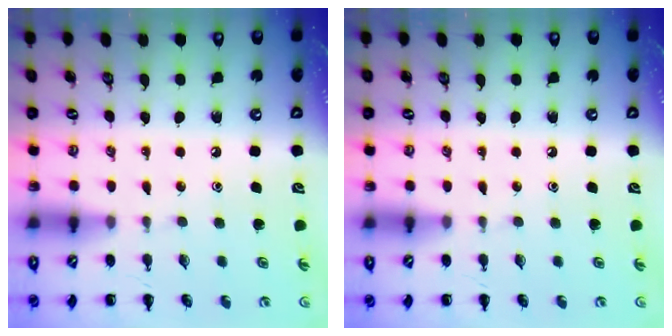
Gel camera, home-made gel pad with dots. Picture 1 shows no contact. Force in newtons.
{"total": 0.0}